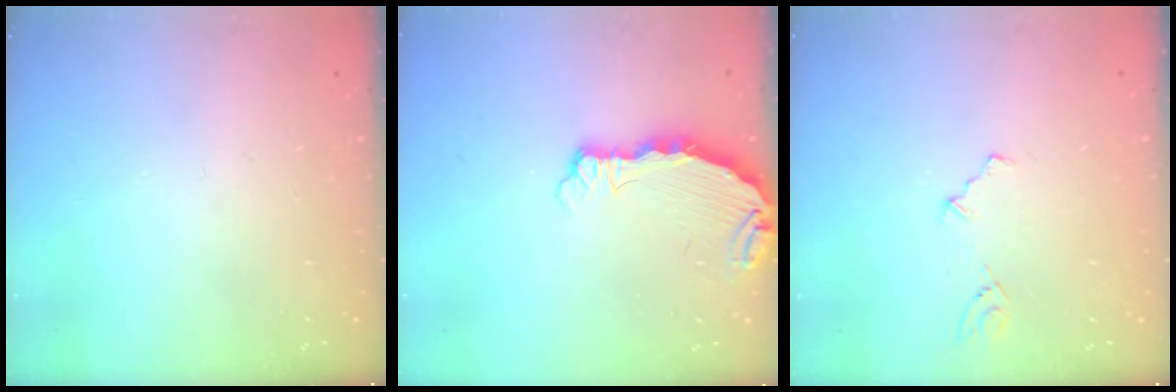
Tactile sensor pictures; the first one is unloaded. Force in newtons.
{"total": 4.9, "press": 4.9, "slide": 0.3}
{"total": 2.5, "press": 2.2, "slide": 1.2}